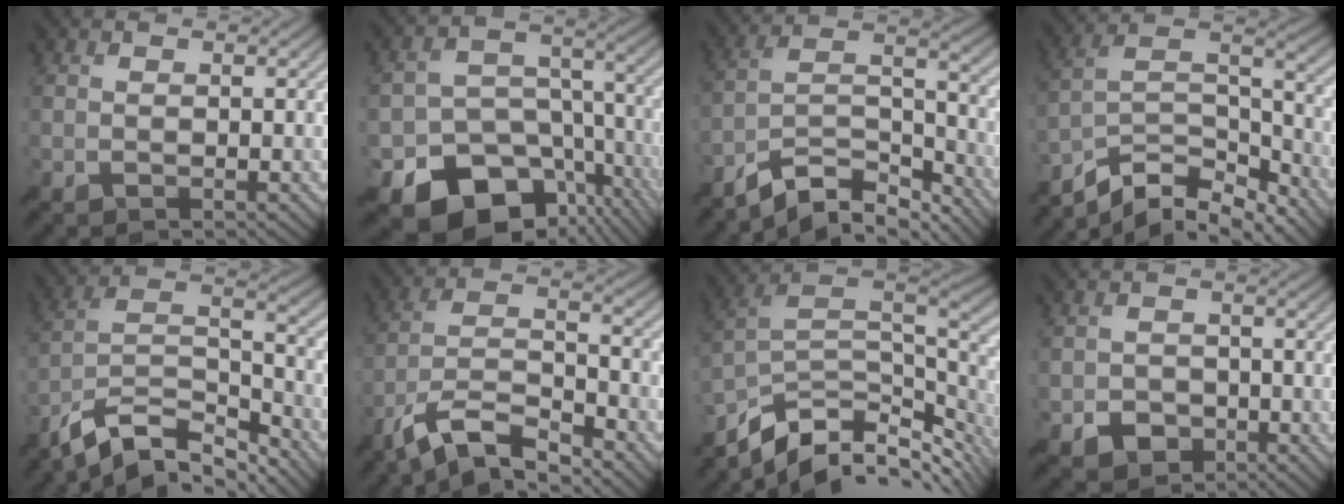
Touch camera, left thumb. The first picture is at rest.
{"total": 16.4, "force": [-9.3, 11.2, 7.6], "torque": [-0.137, -0.046, -0.130]}
{"total": 10.7, "force": [-8.7, 3.2, 5.5], "torque": [-0.098, 0.003, -0.165]}
{"total": 12.5, "force": [-9.7, 4.7, 6.3], "torque": [-0.133, -0.006, -0.171]}
{"total": 12.6, "force": [-9.8, 4.3, 6.6], "torque": [-0.143, -0.001, -0.181]}
{"total": 10.3, "force": [-8.1, 2.6, 5.8], "torque": [-0.109, 0.004, -0.163]}
{"total": 12.8, "force": [-6.7, 6.4, 8.8], "torque": [-0.197, -0.021, -0.110]}
{"total": 3.3, "force": [-1.7, 2.6, 1.1], "torque": [-0.018, -0.007, -0.032]}